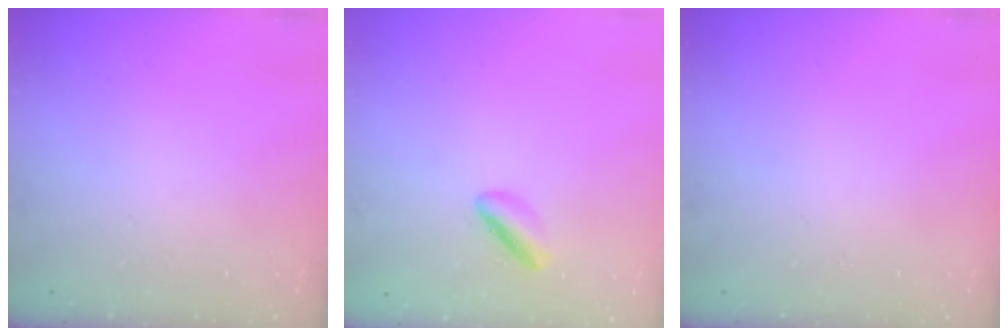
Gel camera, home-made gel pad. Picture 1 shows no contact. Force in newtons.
{"total": 2.8, "press": 2.8, "slide": 0.5}
{"total": 0.0}